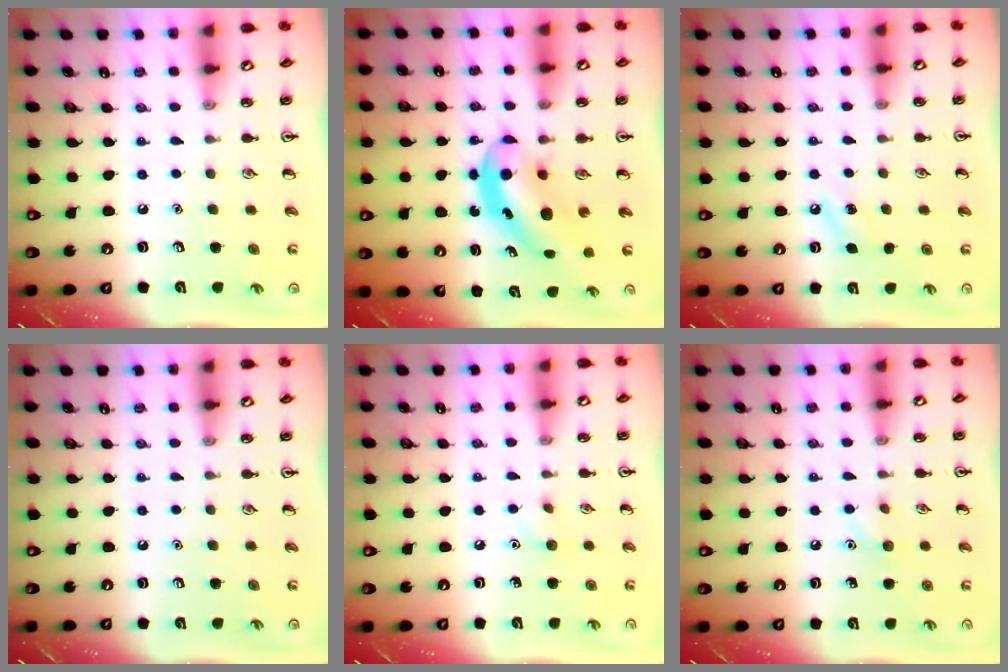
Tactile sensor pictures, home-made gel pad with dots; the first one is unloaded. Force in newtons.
{"total": 7.6, "press": 7.5, "slide": 1.2}
{"total": 5.3, "press": 5.0, "slide": 1.8}
{"total": 0.0}
{"total": 4.7, "press": 4.4, "slide": 1.5}
{"total": 5.8, "press": 5.6, "slide": 1.8}